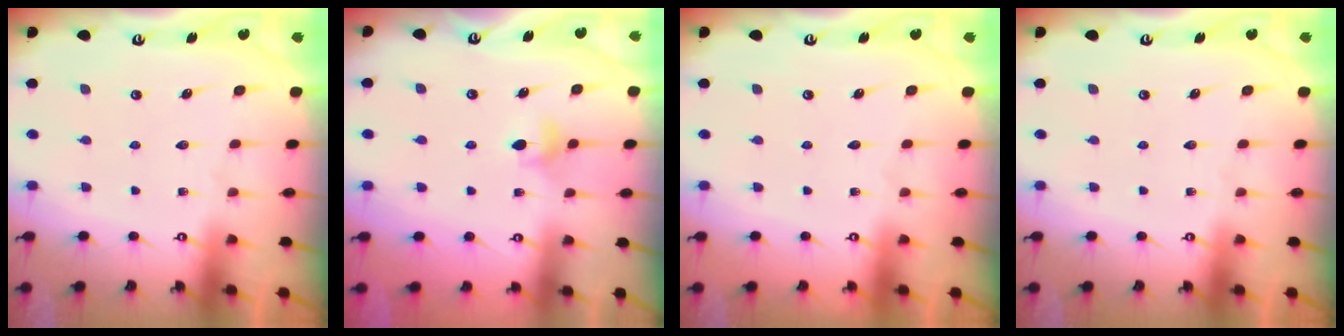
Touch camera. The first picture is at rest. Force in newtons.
{"total": 4.3, "press": 4.2, "slide": 0.7}
{"total": 0.0}
{"total": 0.0}